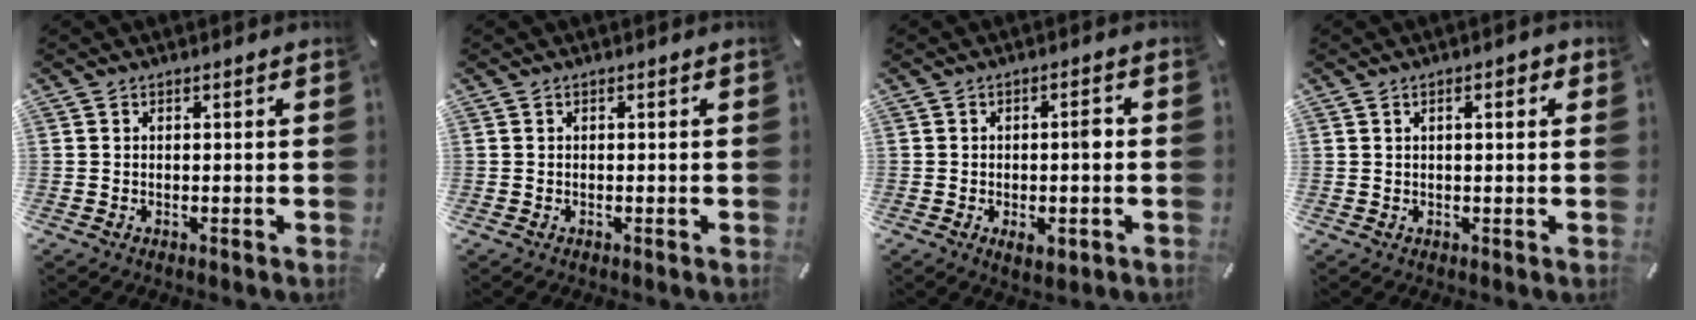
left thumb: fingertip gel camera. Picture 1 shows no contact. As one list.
[{"total": 0.0}, {"total": 5.4, "force": [-0.7, 2.4, 4.8], "torque": [-0.064, 0.005, -0.013]}, {"total": 2.7, "force": [0.8, 0.8, 2.4], "torque": [-0.041, 0.002, 0.010]}]